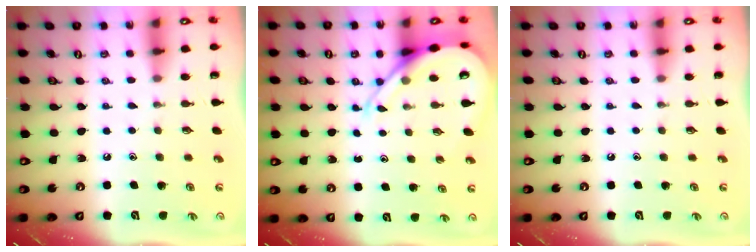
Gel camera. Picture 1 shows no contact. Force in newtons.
{"total": 9.9, "press": 9.8, "slide": 1.0}
{"total": 0.0}